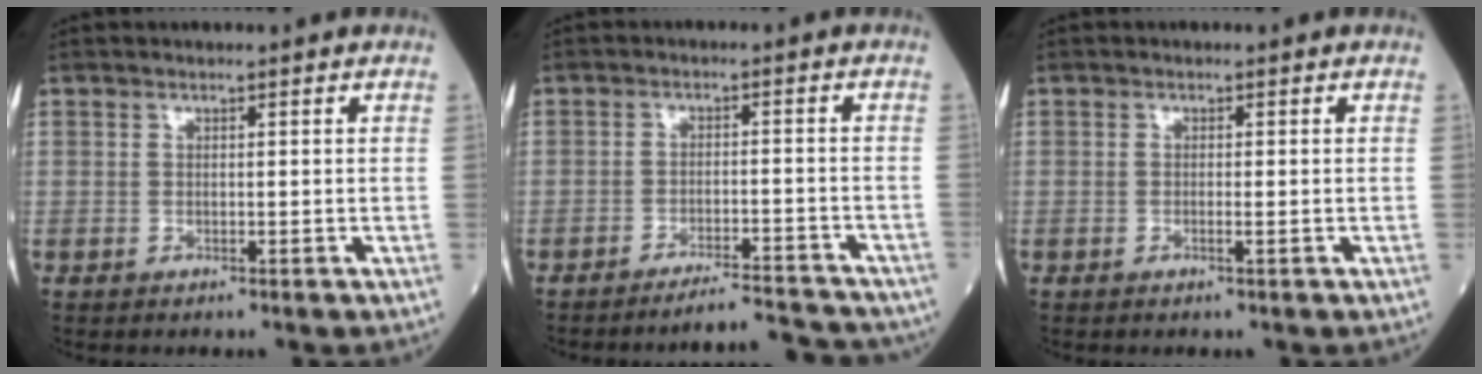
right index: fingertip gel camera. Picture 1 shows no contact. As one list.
[{"total": 7.2, "force": [-7.1, 0.4, 0.9], "torque": [-0.001, 0.011, -0.106]}, {"total": 0.8, "force": [-0.2, -0.1, 0.8], "torque": [-0.017, 0.000, -0.004]}]